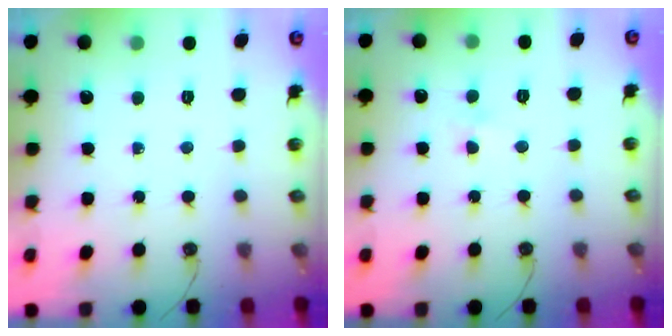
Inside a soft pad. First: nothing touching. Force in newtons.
{"total": 3.0, "press": 2.9, "slide": 0.6}